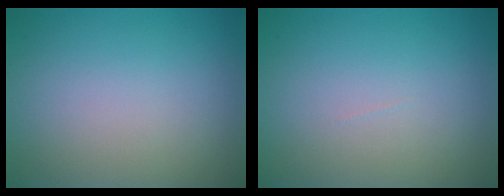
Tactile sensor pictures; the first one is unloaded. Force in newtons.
{"total": 0.0}